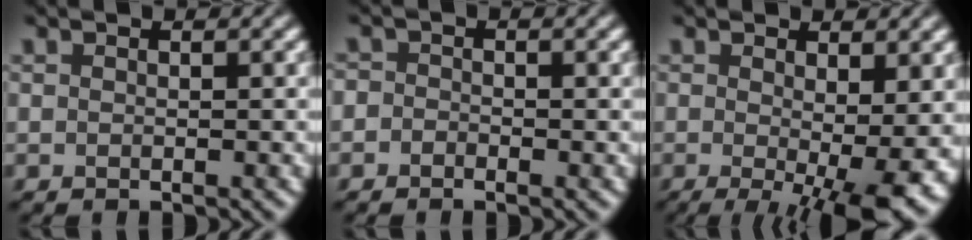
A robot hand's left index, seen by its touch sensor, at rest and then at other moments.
{"total": 1.2, "force": [-0.5, 1.0, 0.4], "torque": [0.003, -0.001, -0.032]}
{"total": 8.1, "force": [-1.5, 2.3, 7.7], "torque": [-0.110, -0.018, -0.012]}